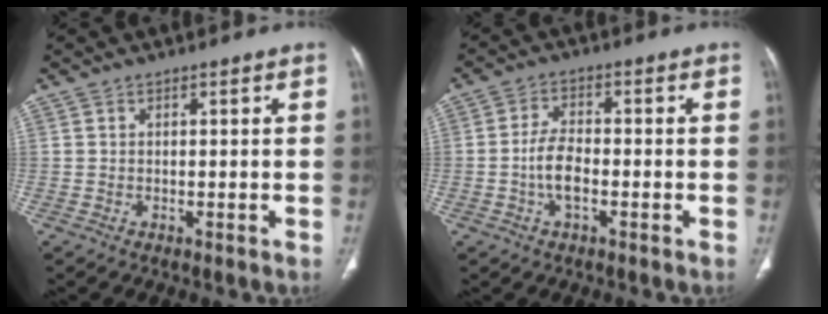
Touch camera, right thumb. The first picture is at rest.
{"total": 5.8, "force": [-1.6, 2.9, 4.7], "torque": [-0.090, 0.017, -0.032]}